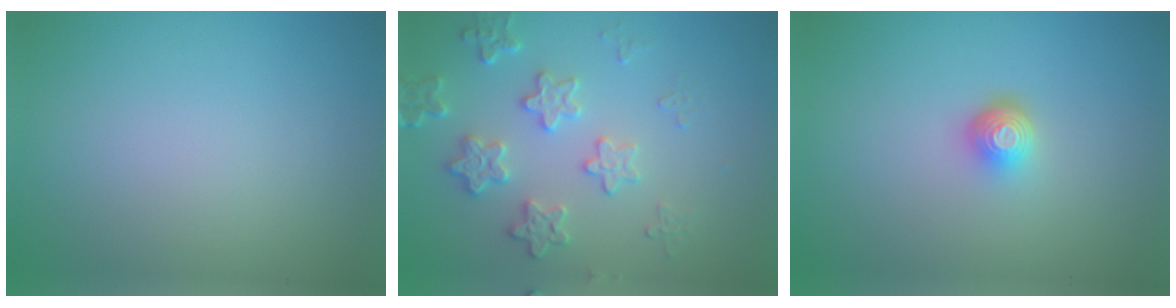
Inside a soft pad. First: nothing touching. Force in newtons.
{"total": 3.9, "press": 3.4, "slide": 1.9}
{"total": 2.2, "press": 1.5, "slide": 1.6}